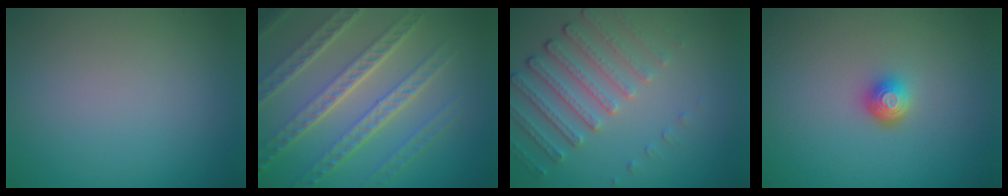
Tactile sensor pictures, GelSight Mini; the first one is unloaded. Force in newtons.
{"total": 8.0, "press": 5.6, "slide": 5.8}
{"total": 4.5, "press": 3.4, "slide": 3.0}
{"total": 1.9, "press": 1.4, "slide": 1.4}